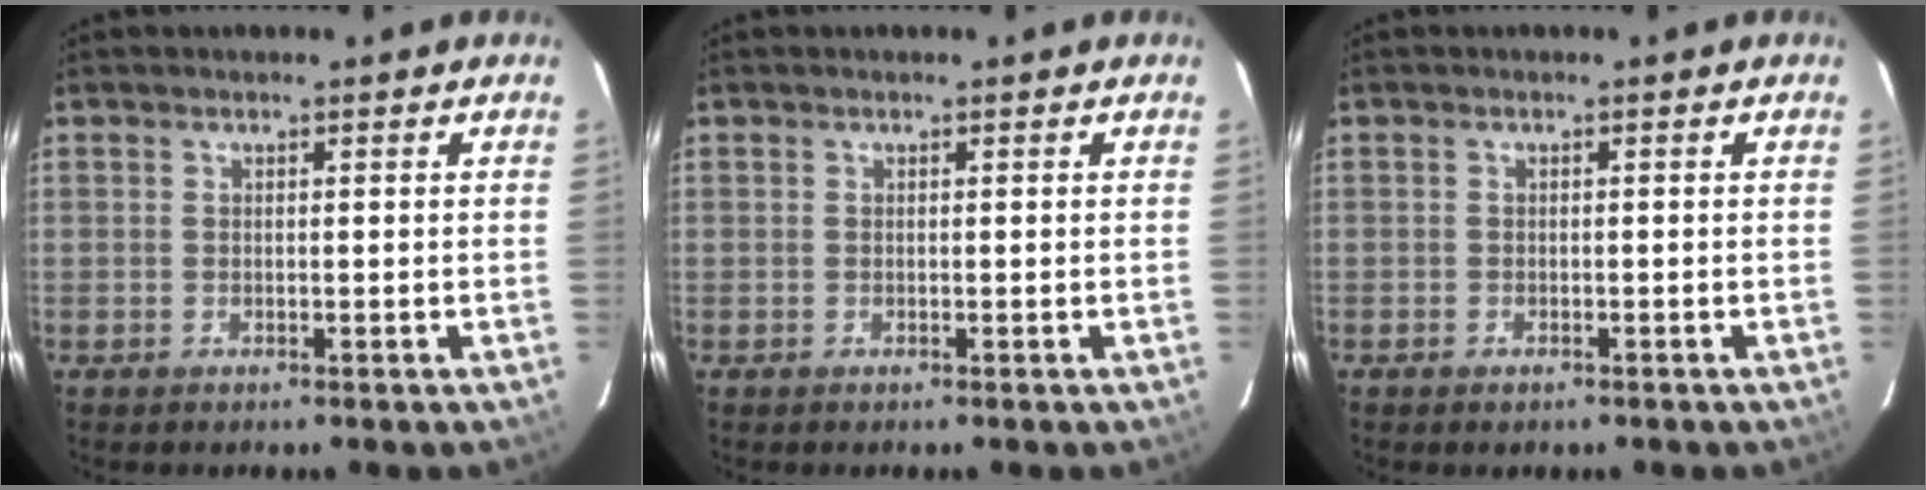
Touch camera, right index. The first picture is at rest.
{"total": 0.0}
{"total": 1.3, "force": [-0.9, 0.8, 0.5], "torque": [-0.009, -0.002, -0.014]}